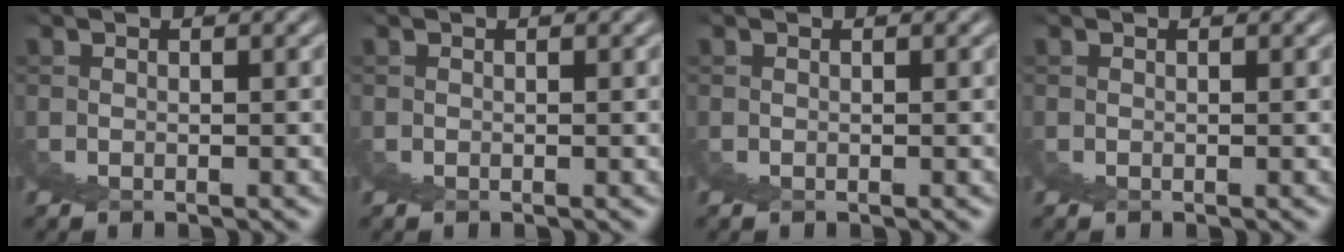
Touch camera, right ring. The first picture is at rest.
{"total": 0.0}
{"total": 0.0}
{"total": 0.0}